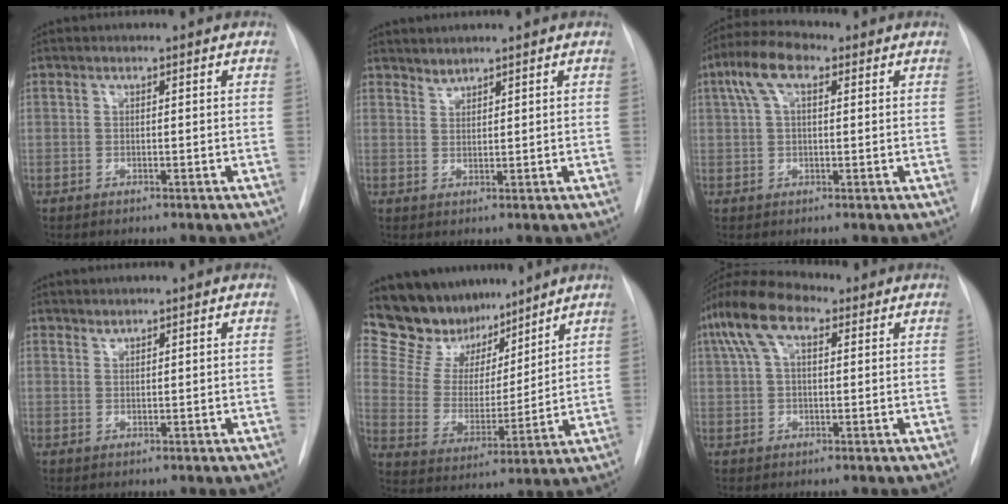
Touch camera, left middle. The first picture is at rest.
{"total": 1.4, "force": [1.4, 0.1, -0.1], "torque": [0.003, -0.002, 0.028]}
{"total": 6.9, "force": [2.8, 2.8, 5.6], "torque": [-0.126, 0.030, 0.050]}
{"total": 0.7, "force": [0.7, 0.1, -0.1], "torque": [0.000, -0.004, 0.013]}
{"total": 14.5, "force": [12.6, 6.2, 3.6], "torque": [-0.064, 0.012, 0.235]}
{"total": 9.2, "force": [4.4, 4.0, 7.0], "torque": [-0.157, 0.039, 0.078]}